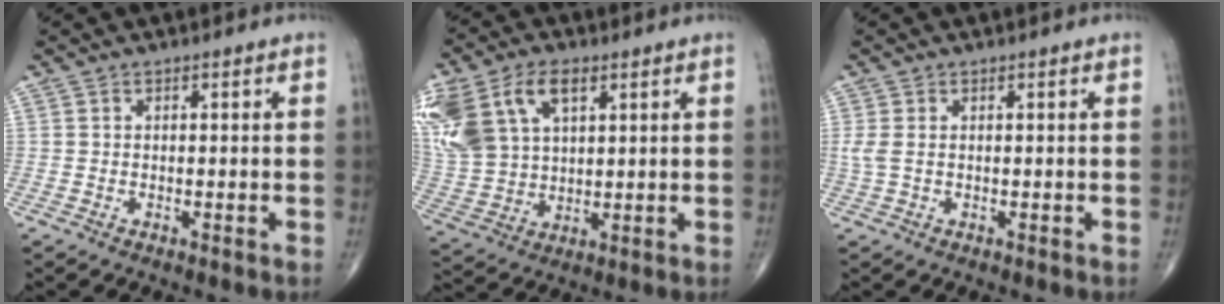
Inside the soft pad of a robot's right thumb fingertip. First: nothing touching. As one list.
[{"total": 20.1, "force": [8.5, 12.4, 13.3], "torque": [-0.309, 0.014, 0.170]}, {"total": 2.2, "force": [0.2, 1.3, 1.8], "torque": [-0.057, 0.005, 0.010]}]